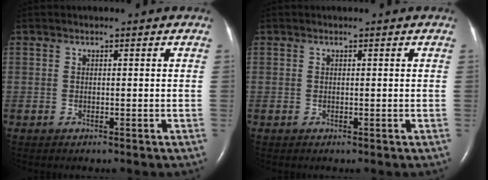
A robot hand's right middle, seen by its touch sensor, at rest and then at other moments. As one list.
[{"total": 0.0}]